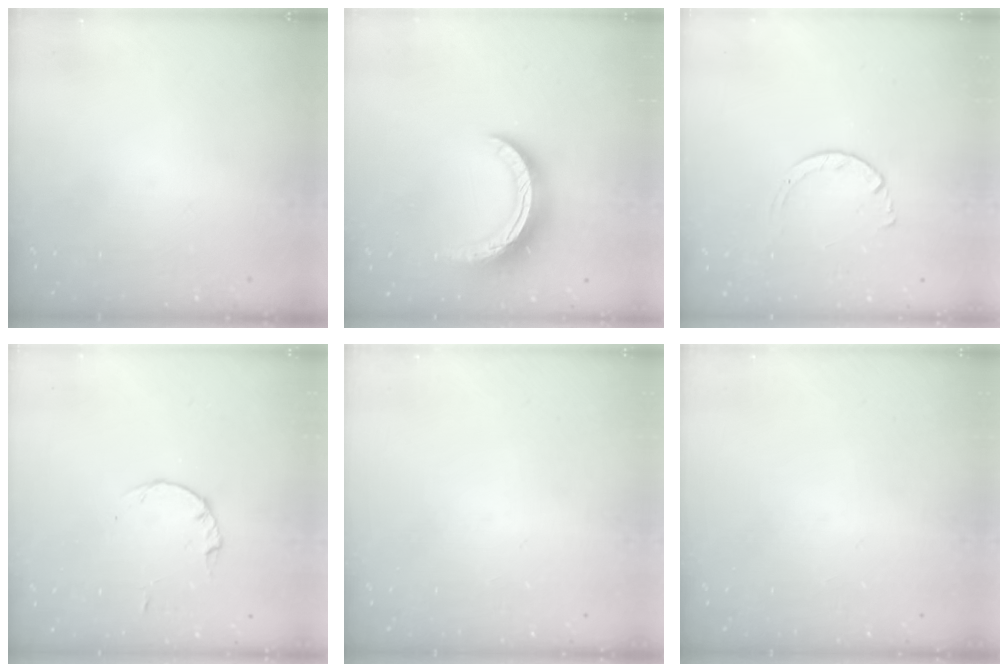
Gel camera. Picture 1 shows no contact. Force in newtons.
{"total": 13.2, "press": 13.2, "slide": 0.3}
{"total": 2.7, "press": 2.7, "slide": 0.3}
{"total": 2.2, "press": 2.1, "slide": 0.3}
{"total": 0.0}
{"total": 0.0}